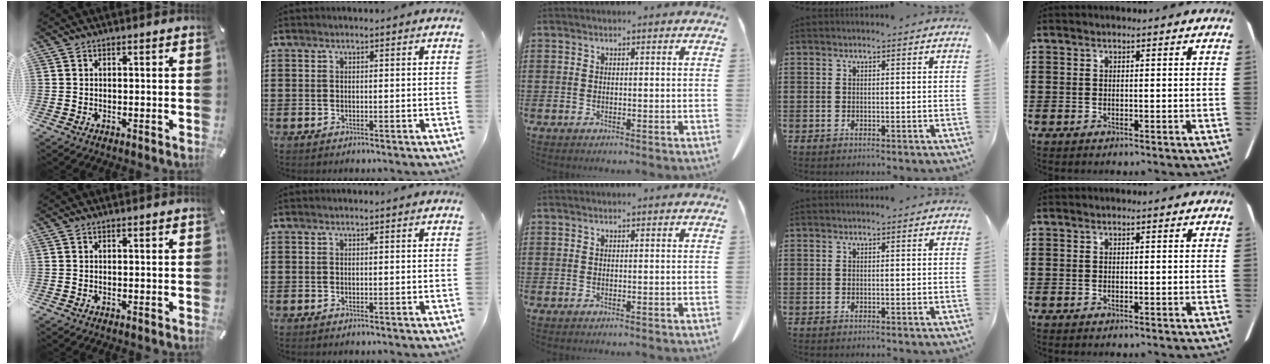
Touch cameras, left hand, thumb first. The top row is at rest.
{}